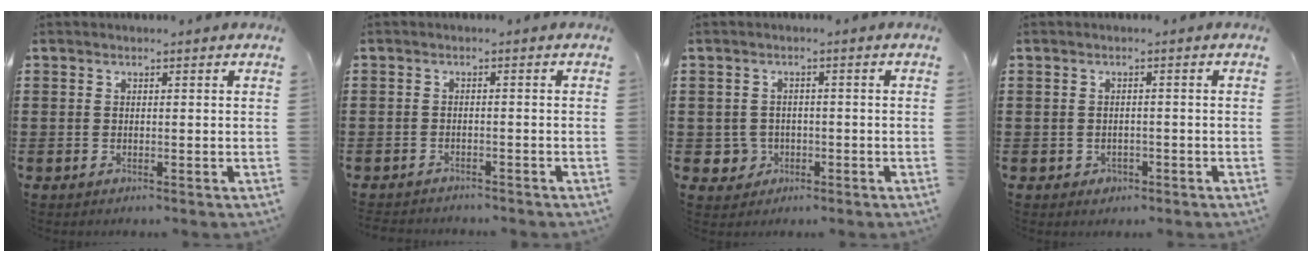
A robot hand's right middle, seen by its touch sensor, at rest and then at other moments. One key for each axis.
{"total": 1.5, "fx": -1.5, "fy": 0.2, "fz": -0.1, "tx": -0.004, "ty": 0.001, "tz": -0.034}
{"total": 2.6, "fx": -0.7, "fy": 2.4, "fz": 0.5, "tx": -0.020, "ty": 0.004, "tz": -0.018}
{"total": 1.0, "fx": -0.4, "fy": 0.8, "fz": 0.3, "tx": -0.009, "ty": 0.002, "tz": -0.011}